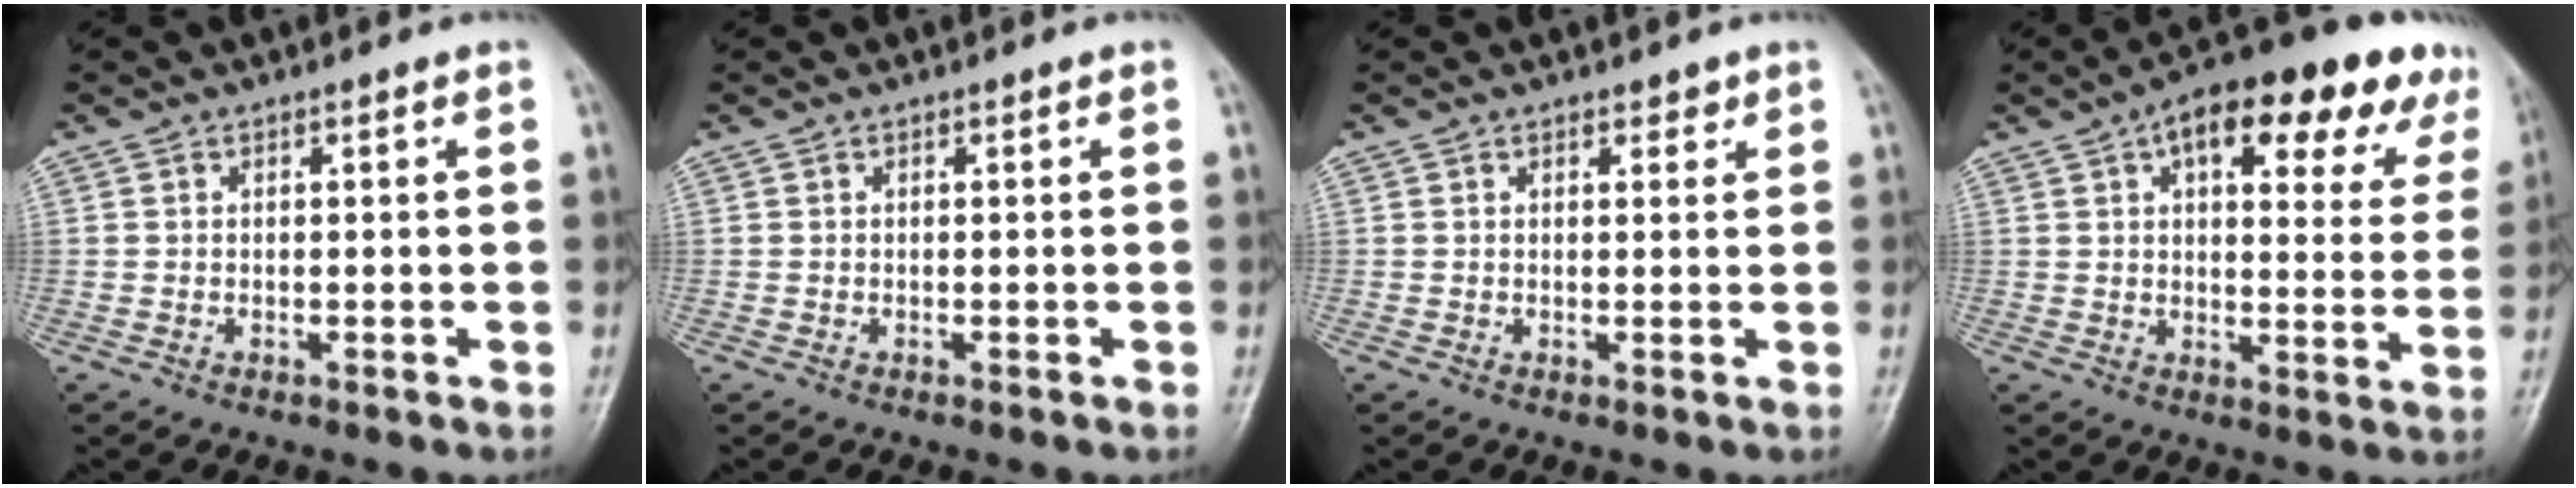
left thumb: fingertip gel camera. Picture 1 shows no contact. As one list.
[{"total": 0.0}, {"total": 1.6, "force": [1.2, 0.9, 0.6], "torque": [0.003, -0.006, 0.013]}, {"total": 21.1, "force": [11.1, 9.0, 15.5], "torque": [-0.178, 0.002, 0.144]}]